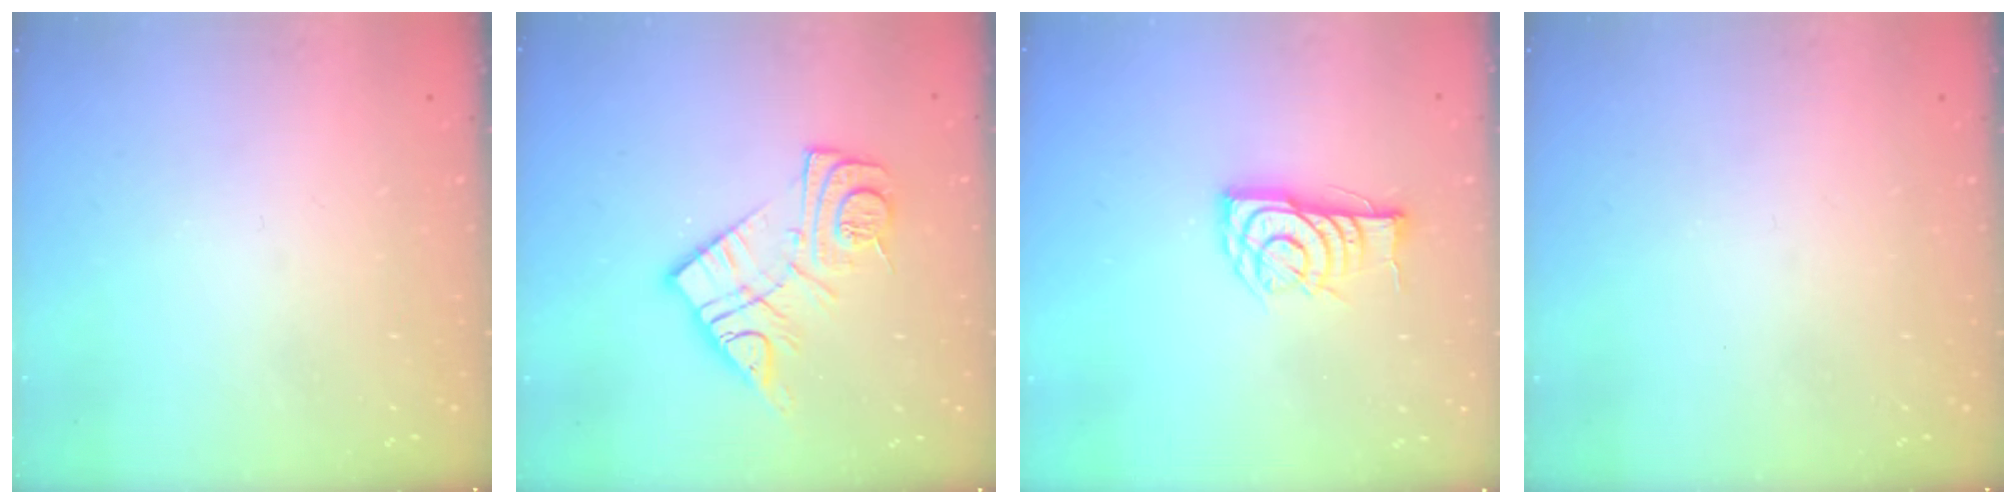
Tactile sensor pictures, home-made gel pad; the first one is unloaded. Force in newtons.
{"total": 14.5, "press": 14.5, "slide": 1.1}
{"total": 11.8, "press": 11.8, "slide": 0.9}
{"total": 0.0}